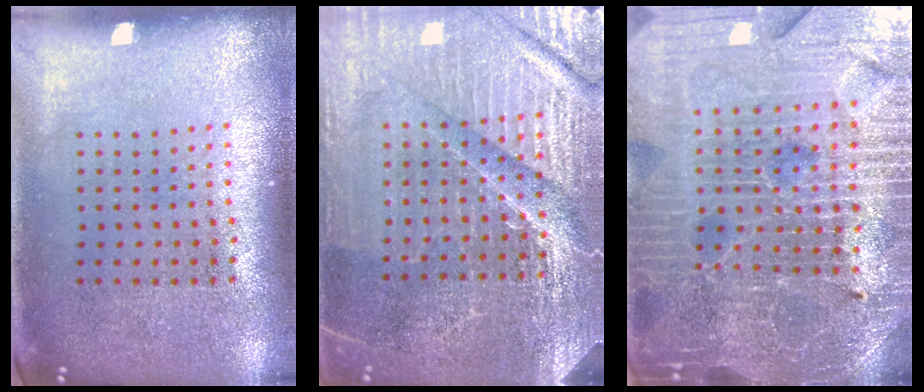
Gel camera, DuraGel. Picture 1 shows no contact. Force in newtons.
{"total": 4.8, "press": 4.6, "slide": 1.4}
{"total": 5.0, "press": 4.7, "slide": 1.7}